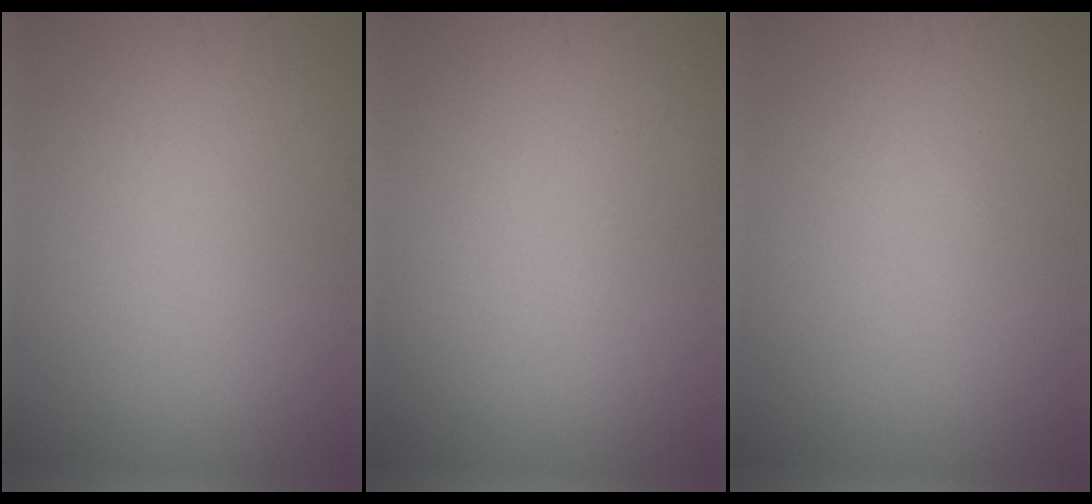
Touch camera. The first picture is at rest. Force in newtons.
{"total": 0.0}
{"total": 0.0}